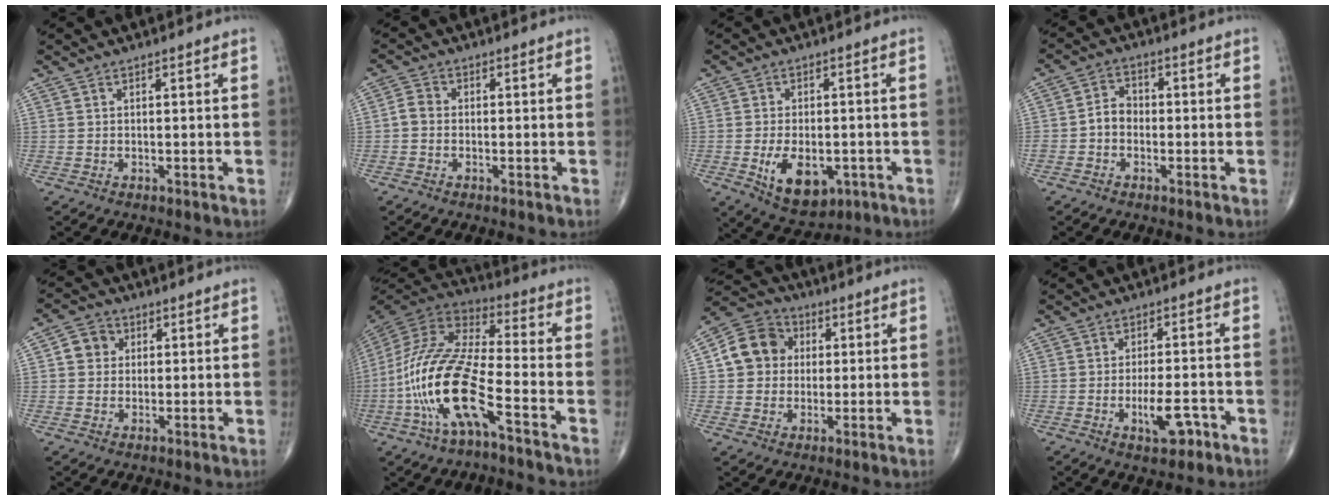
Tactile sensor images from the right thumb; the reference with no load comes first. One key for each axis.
{"total": 2.4, "fx": -0.6, "fy": 1.9, "fz": 1.4, "tx": -0.023, "ty": 0.006, "tz": -0.020}
{"total": 10.3, "fx": -3.2, "fy": 6.0, "fz": 7.7, "tx": -0.113, "ty": -0.001, "tz": -0.035}
{"total": 4.2, "fx": -1.2, "fy": 3.3, "fz": 2.3, "tx": -0.027, "ty": 0.018, "tz": -0.030}
{"total": 4.7, "fx": 0.9, "fy": 4.3, "fz": 1.8, "tx": -0.011, "ty": 0.007, "tz": 0.007}
{"total": 19.4, "fx": -7.4, "fy": 5.9, "fz": 16.9, "tx": -0.367, "ty": 0.042, "tz": -0.140}
{"total": 10.0, "fx": 1.4, "fy": 8.9, "fz": 4.4, "tx": -0.056, "ty": 0.013, "tz": 0.012}
{"total": 6.1, "fx": -2.6, "fy": 2.4, "fz": 5.0, "tx": -0.074, "ty": 0.010, "tz": -0.036}